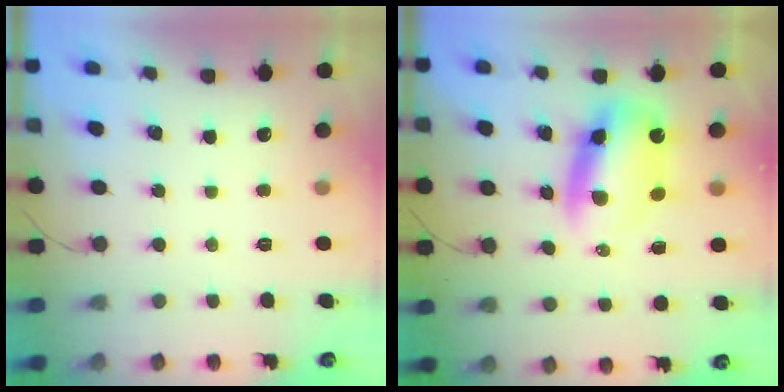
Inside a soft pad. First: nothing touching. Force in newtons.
{"total": 10.6, "press": 10.3, "slide": 2.6}